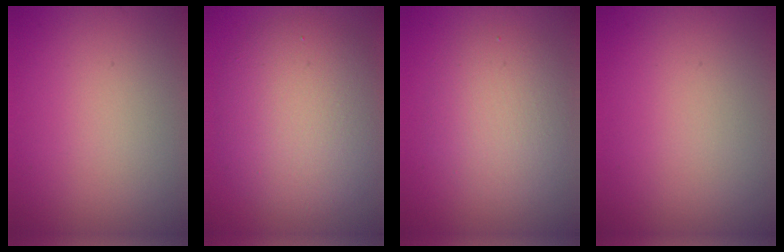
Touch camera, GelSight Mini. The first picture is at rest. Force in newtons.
{"total": 7.7, "press": 7.7, "slide": 0.5}
{"total": 3.9, "press": 3.9, "slide": 0.2}
{"total": 0.0}